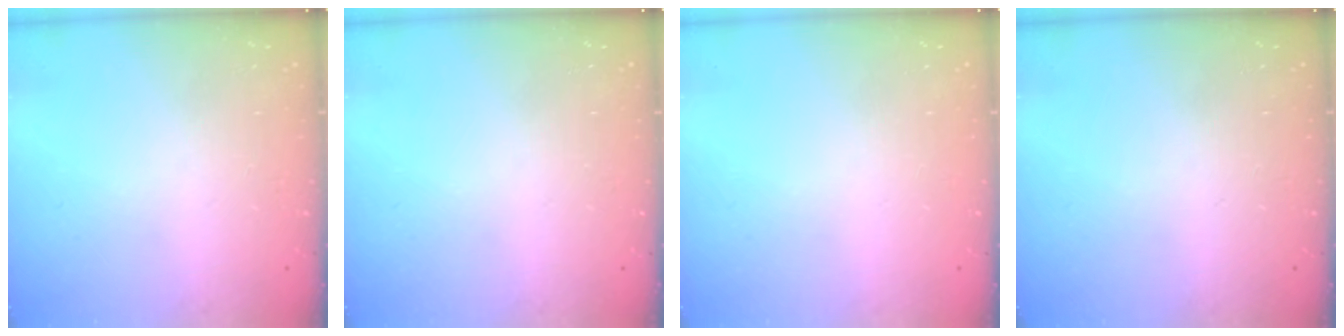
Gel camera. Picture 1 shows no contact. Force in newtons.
{"total": 0.0}
{"total": 0.0}
{"total": 0.0}